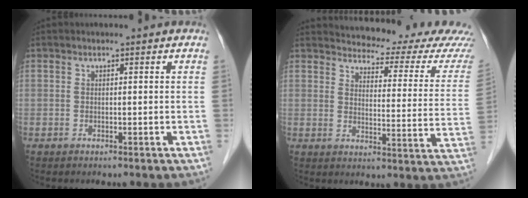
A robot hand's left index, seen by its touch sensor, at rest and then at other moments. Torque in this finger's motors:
{"motor_torque": [0.37, -0.74, 0.05, 0.01]}